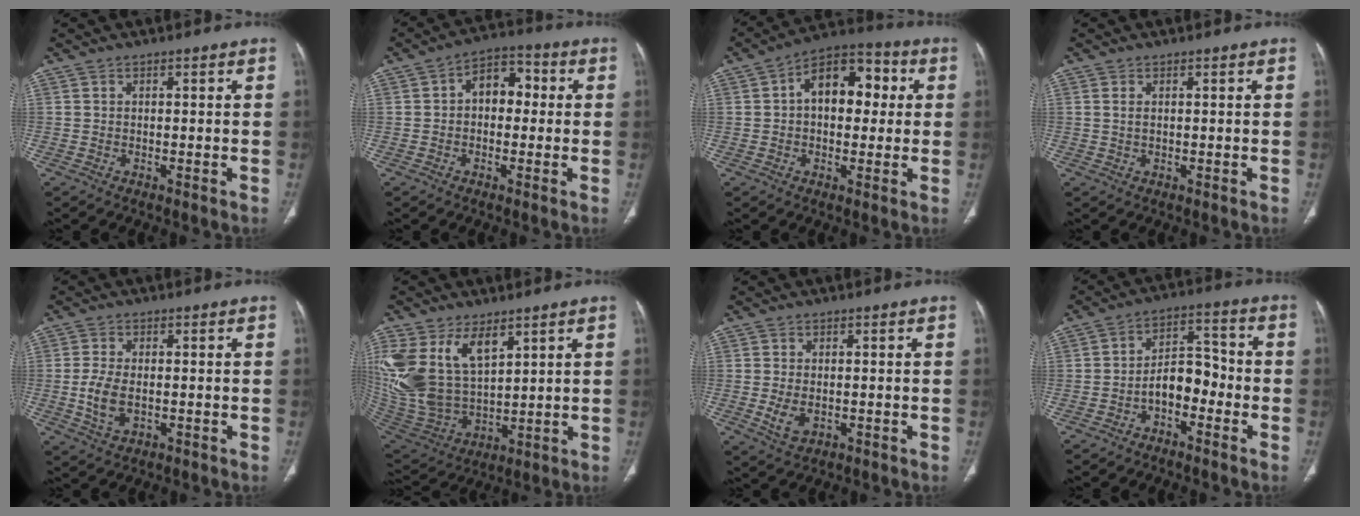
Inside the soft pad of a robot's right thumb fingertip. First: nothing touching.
{"total": 7.9, "force": [0.6, 5.4, 5.7], "torque": [-0.057, 0.028, 0.000]}
{"total": 13.3, "force": [2.2, 8.3, 10.2], "torque": [-0.116, 0.031, 0.023]}
{"total": 1.2, "force": [0.4, 0.6, 1.0], "torque": [-0.026, 0.003, 0.013]}
{"total": 6.0, "force": [-0.8, 3.4, 4.8], "torque": [-0.106, -0.004, -0.012]}
{"total": 19.3, "force": [8.4, 11.0, 13.4], "torque": [-0.274, -0.029, 0.184]}
{"total": 4.1, "force": [-0.7, 2.6, 3.1], "torque": [-0.061, -0.006, -0.005]}
{"total": 7.9, "force": [-3.0, 4.8, 5.5], "torque": [-0.068, 0.046, -0.060]}